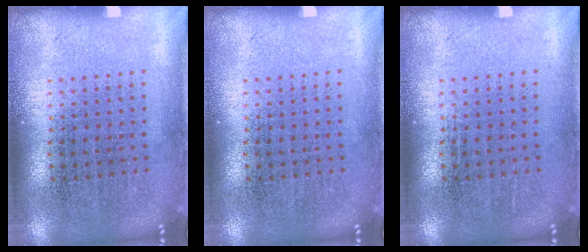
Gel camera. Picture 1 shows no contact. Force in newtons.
{"total": 0.0}
{"total": 0.0}